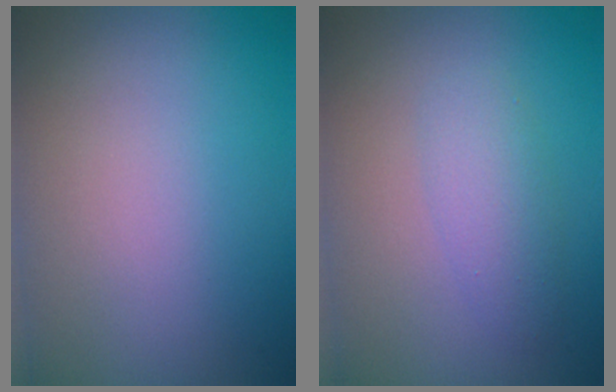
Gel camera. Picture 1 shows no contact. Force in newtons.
{"total": 2.4, "press": 2.4, "slide": 0.0}